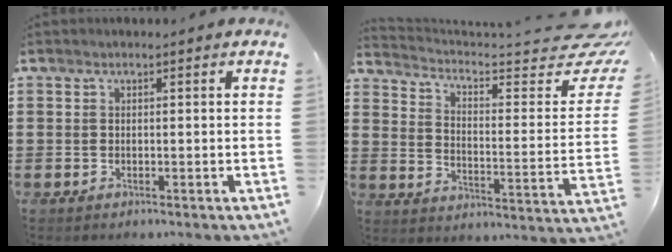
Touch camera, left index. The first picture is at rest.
{"total": 5.2, "force": [4.0, 1.1, 3.1], "torque": [-0.063, -0.041, 0.062]}